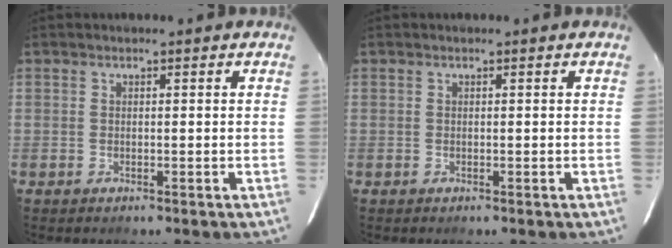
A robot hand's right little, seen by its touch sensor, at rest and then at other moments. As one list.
[{"total": 0.0}]